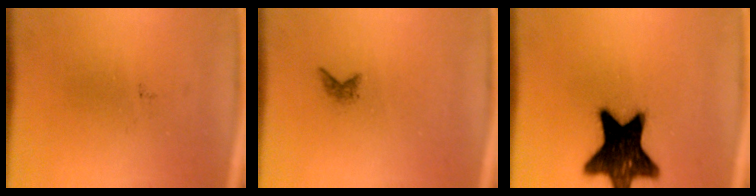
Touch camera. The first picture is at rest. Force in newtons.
{"total": 0.8}
{"total": 17.8}